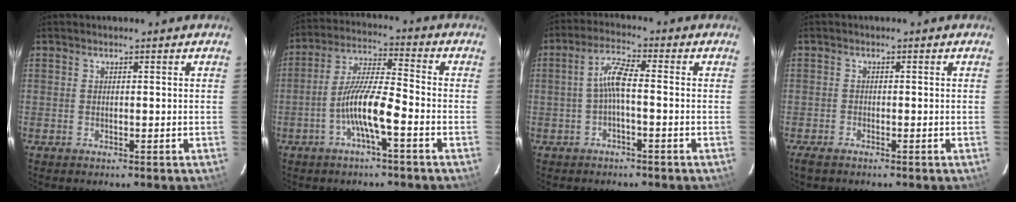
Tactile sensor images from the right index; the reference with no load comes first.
{"total": 8.9, "force": [-3.9, 0.9, 7.9], "torque": [-0.164, 0.005, -0.077]}
{"total": 4.6, "force": [-1.1, 0.8, 4.4], "torque": [-0.096, 0.013, -0.022]}
{"total": 2.1, "force": [-1.7, 0.7, 1.0], "torque": [-0.028, -0.006, -0.035]}